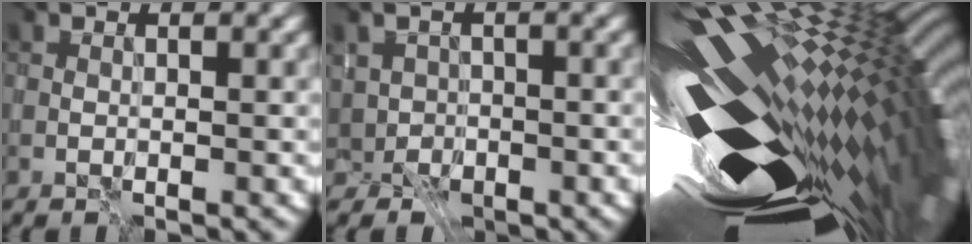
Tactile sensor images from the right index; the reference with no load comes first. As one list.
[{"total": 3.5, "force": [-1.1, 3.4, 0.2], "torque": [0.012, 0.004, -0.023]}, {"total": 18.7, "force": [0.4, 7.6, 17.1], "torque": [-0.275, -0.009, 0.055]}]